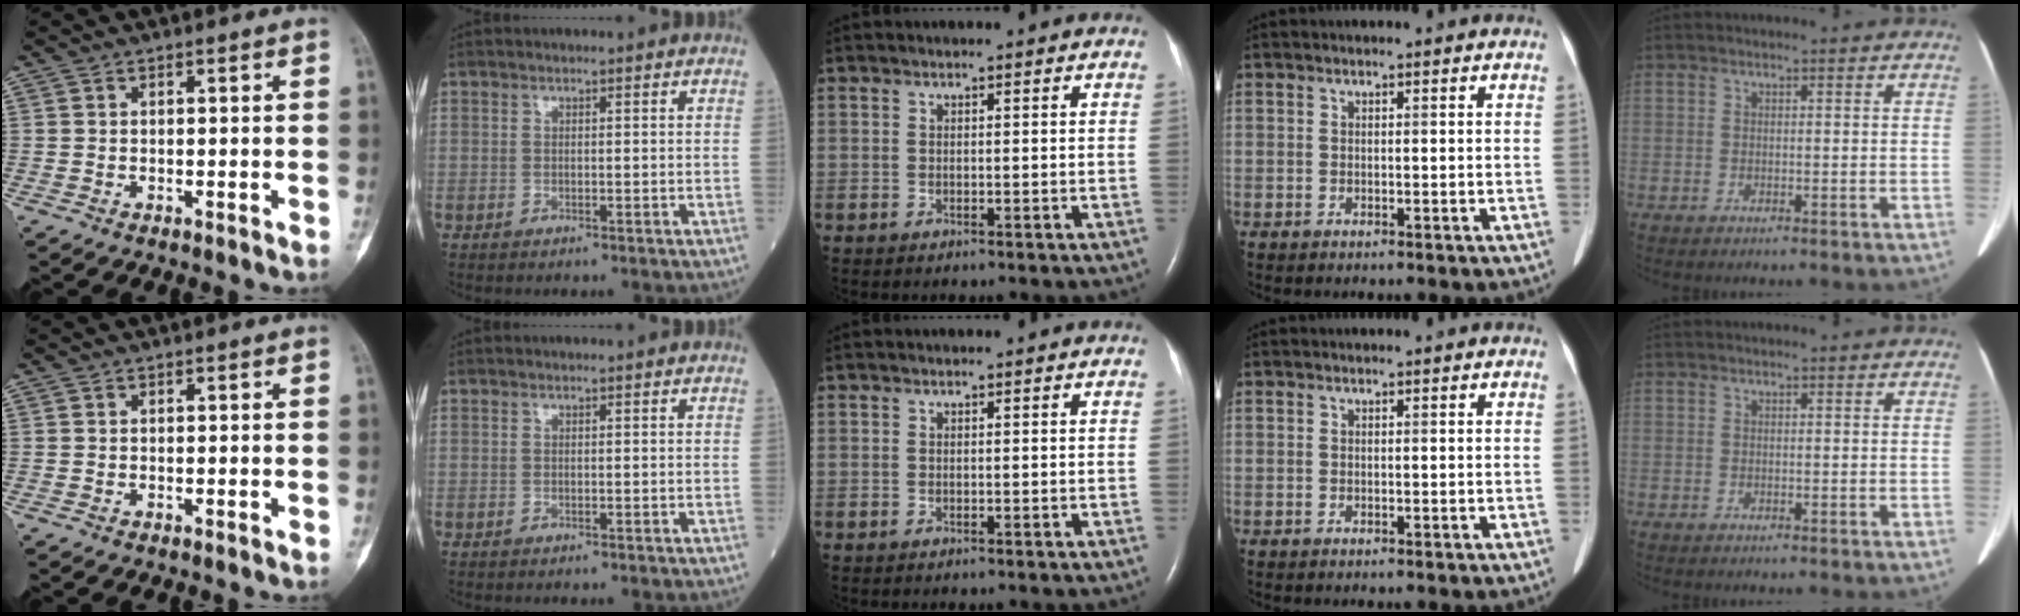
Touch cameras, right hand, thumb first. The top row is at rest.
{}